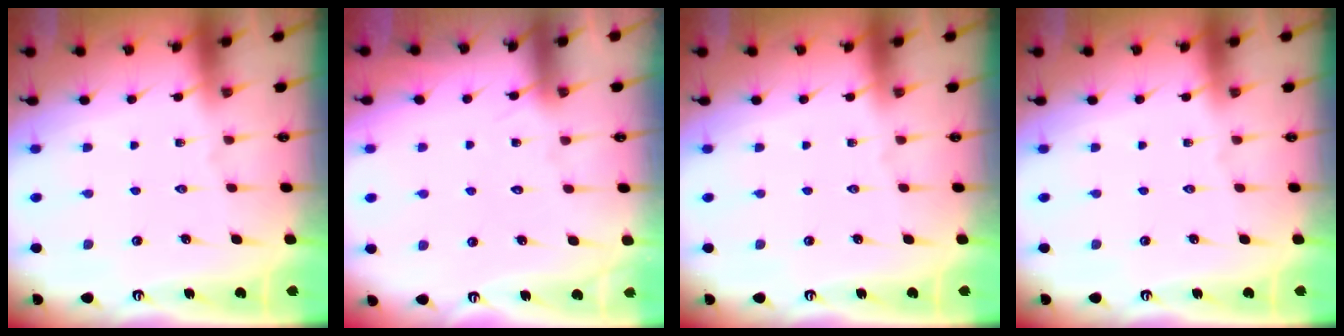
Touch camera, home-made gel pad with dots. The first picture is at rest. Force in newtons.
{"total": 5.9, "press": 5.8, "slide": 0.4}
{"total": 0.0}
{"total": 0.0}